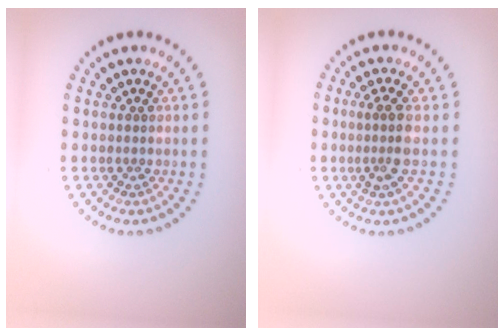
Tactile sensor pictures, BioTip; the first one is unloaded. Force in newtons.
{"total": 2.4, "press": 1.9, "slide": 1.4}